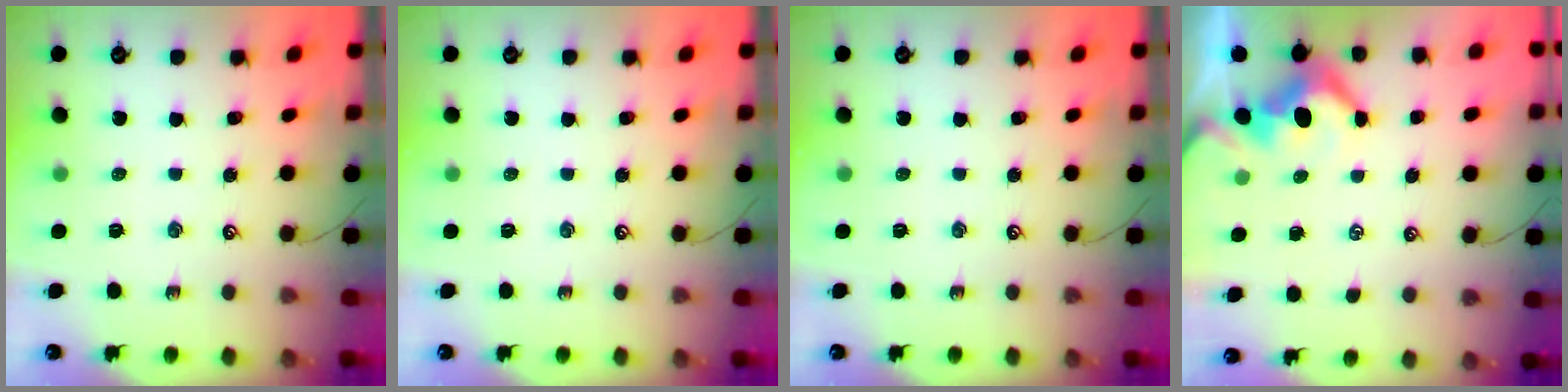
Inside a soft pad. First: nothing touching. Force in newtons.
{"total": 0.0}
{"total": 0.0}
{"total": 2.0, "press": 1.8, "slide": 0.9}